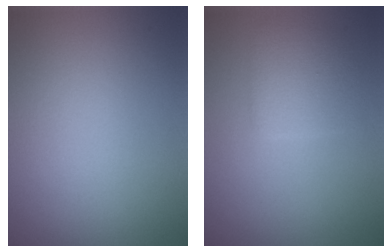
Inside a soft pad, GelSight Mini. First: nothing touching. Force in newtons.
{"total": 2.5, "press": 2.5, "slide": 0.1}